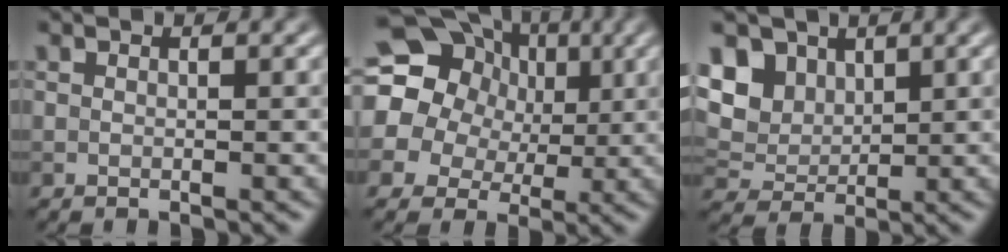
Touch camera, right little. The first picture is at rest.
{"total": 18.1, "force": [5.3, 15.8, 7.2], "torque": [-0.174, 0.031, 0.070]}
{"total": 7.3, "force": [3.4, 5.3, 3.7], "torque": [-0.098, 0.010, 0.056]}